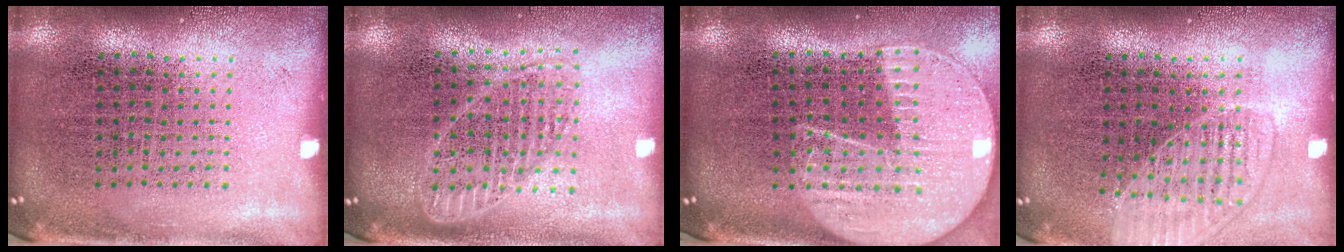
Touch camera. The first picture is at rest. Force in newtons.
{"total": 1.8, "press": 1.6, "slide": 0.9}
{"total": 2.3, "press": 2.0, "slide": 1.1}
{"total": 1.4, "press": 1.4, "slide": 0.2}